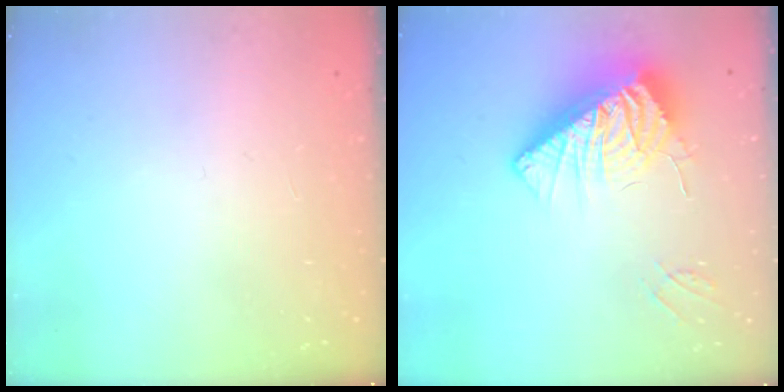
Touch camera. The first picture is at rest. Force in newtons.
{"total": 20.6, "press": 20.5, "slide": 1.8}